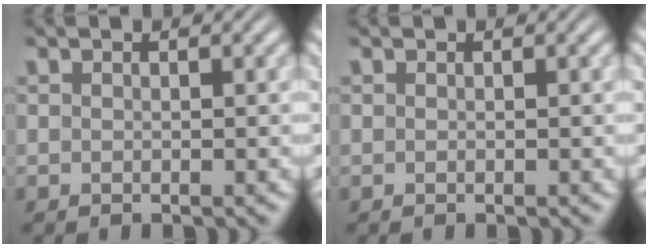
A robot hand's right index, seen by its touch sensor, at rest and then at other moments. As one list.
[{"total": 0.0}]